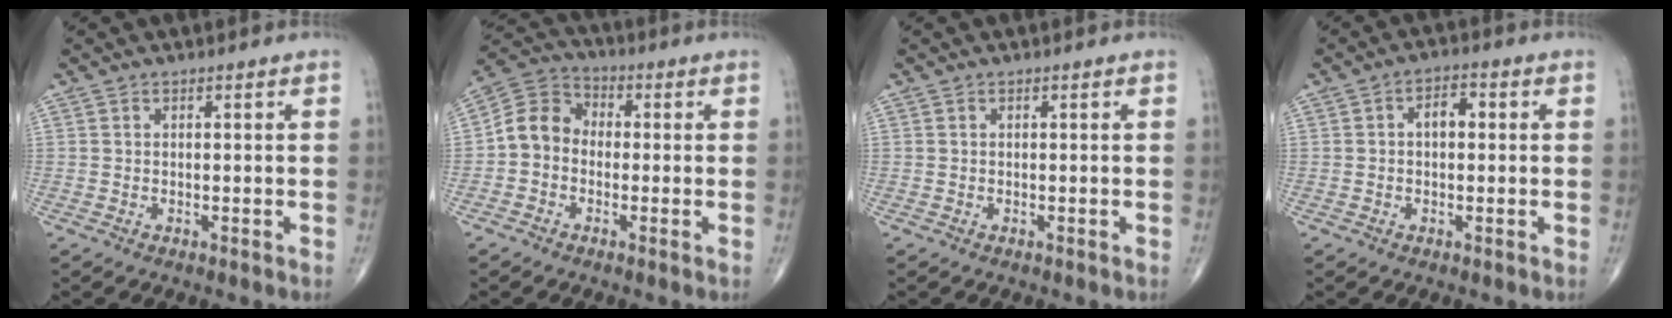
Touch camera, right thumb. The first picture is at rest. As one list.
[{"total": 8.1, "force": [-1.2, 6.8, 4.2], "torque": [-0.062, 0.034, -0.039]}, {"total": 0.0}, {"total": 4.1, "force": [0.4, 2.5, 3.3], "torque": [-0.044, 0.013, 0.000]}]